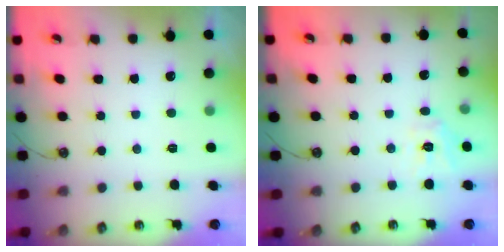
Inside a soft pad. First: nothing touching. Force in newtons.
{"total": 8.5, "press": 8.5, "slide": 0.8}